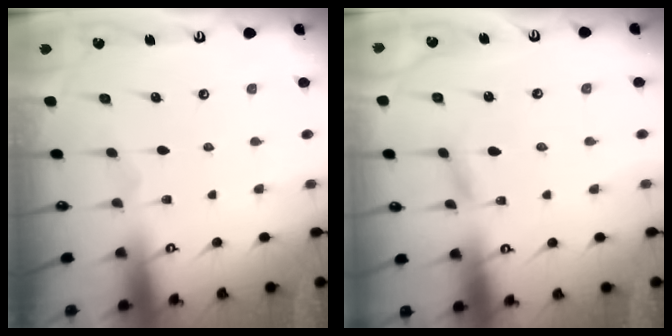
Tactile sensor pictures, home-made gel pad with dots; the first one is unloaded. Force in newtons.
{"total": 2.2, "press": 2.2, "slide": 0.1}